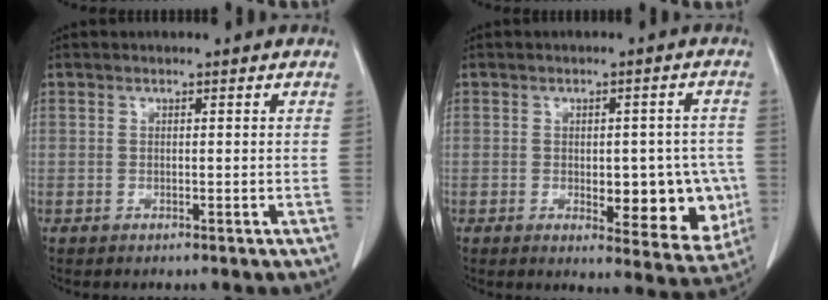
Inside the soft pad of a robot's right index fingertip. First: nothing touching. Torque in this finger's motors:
{"motor_torque": [0.82, -0.53, 0.20, 0.05]}